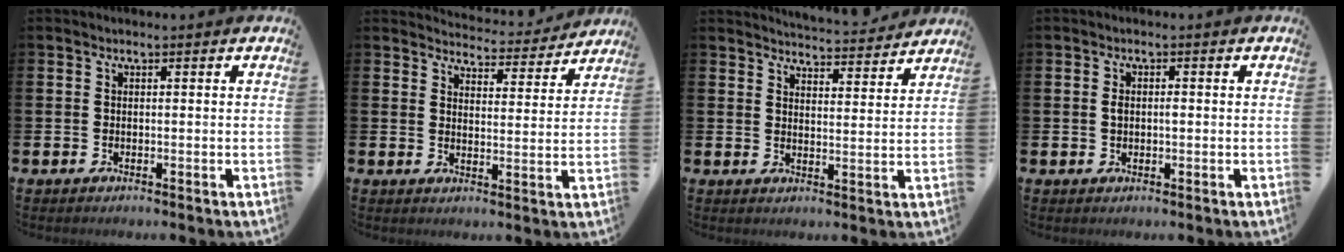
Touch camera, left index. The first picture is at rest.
{"total": 4.4, "force": [4.3, 0.7, 0.2], "torque": [-0.010, -0.037, 0.072]}
{"total": 5.1, "force": [5.1, 0.2, 0.1], "torque": [-0.005, -0.040, 0.090]}
{"total": 1.5, "force": [0.1, 0.9, 1.2], "torque": [-0.013, 0.001, -0.002]}